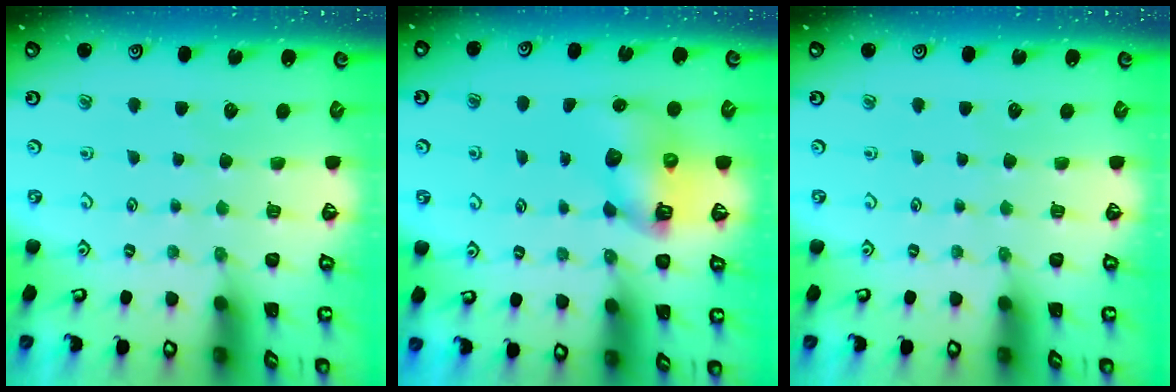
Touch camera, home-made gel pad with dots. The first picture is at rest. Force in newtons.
{"total": 8.9, "press": 8.8, "slide": 1.1}
{"total": 0.0}